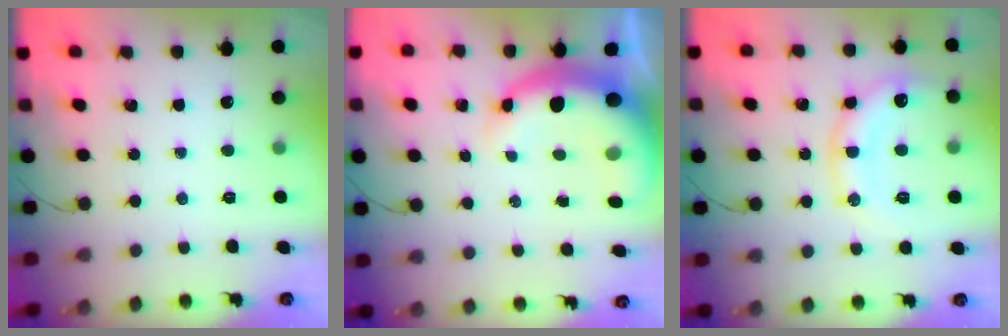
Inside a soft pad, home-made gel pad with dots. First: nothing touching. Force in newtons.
{"total": 9.1, "press": 8.7, "slide": 2.4}
{"total": 11.9, "press": 11.8, "slide": 0.9}